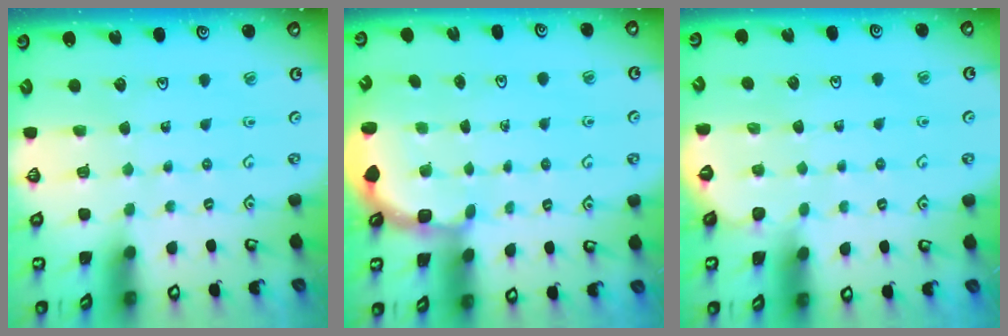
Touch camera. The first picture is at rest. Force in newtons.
{"total": 2.8, "press": 2.5, "slide": 1.4}
{"total": 1.8, "press": 1.8, "slide": 0.2}